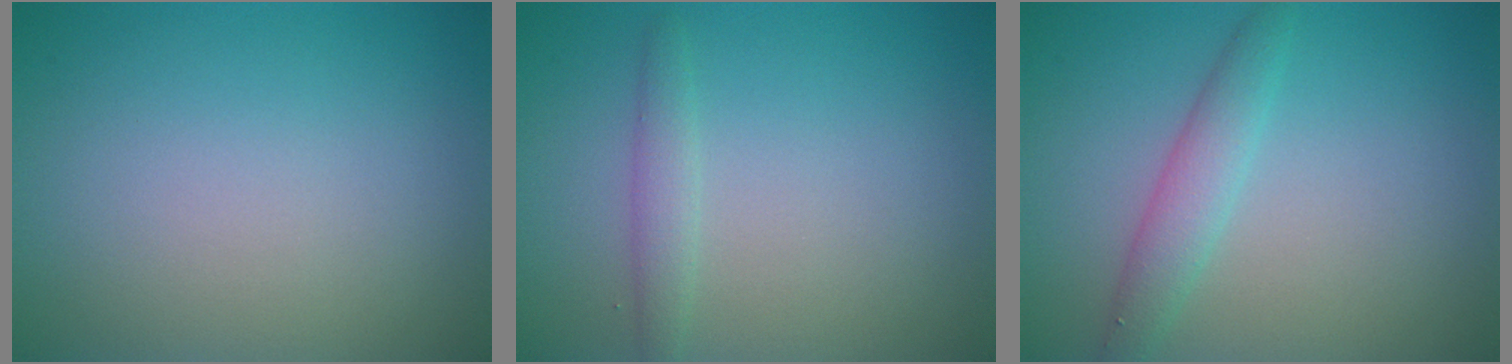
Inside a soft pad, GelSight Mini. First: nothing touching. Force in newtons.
{"total": 1.5, "press": 1.5, "slide": 0.1}
{"total": 2.4, "press": 2.4, "slide": 0.1}